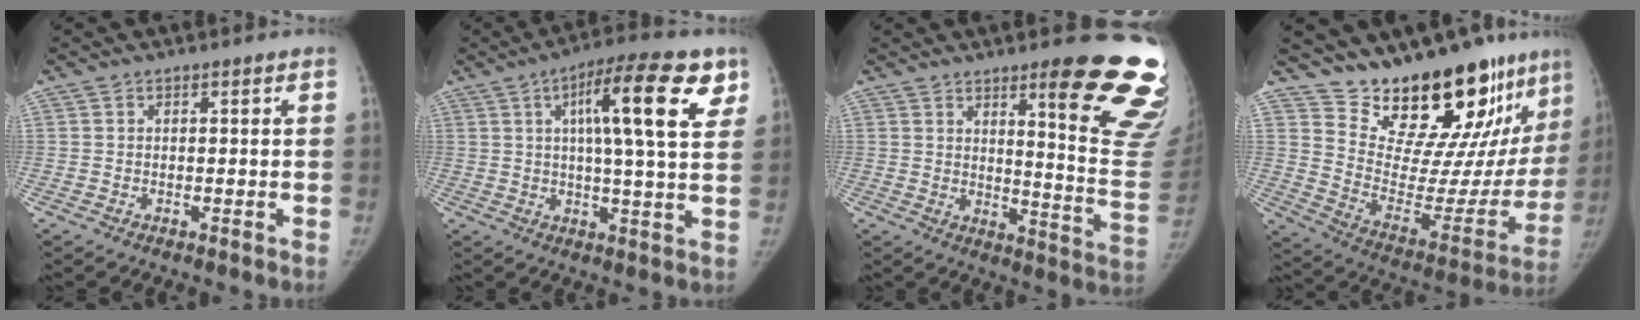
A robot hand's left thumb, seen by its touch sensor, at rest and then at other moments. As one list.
[{"total": 16.2, "force": [6.3, 3.9, 14.4], "torque": [-0.194, -0.006, 0.085]}, {"total": 21.5, "force": [12.6, 3.6, 17.0], "torque": [-0.161, -0.079, 0.166]}, {"total": 25.5, "force": [20.8, 7.5, 12.8], "torque": [-0.148, -0.148, 0.307]}]